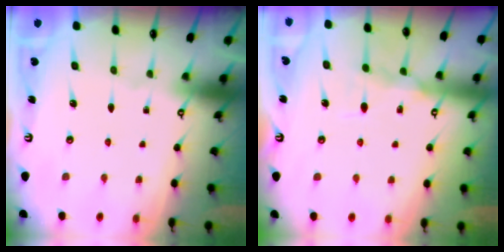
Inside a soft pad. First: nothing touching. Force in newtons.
{"total": 9.4, "press": 9.3, "slide": 0.8}